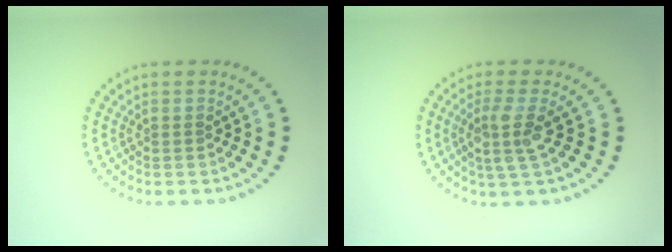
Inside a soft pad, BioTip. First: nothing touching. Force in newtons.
{"total": 3.0, "press": 2.3, "slide": 1.8}